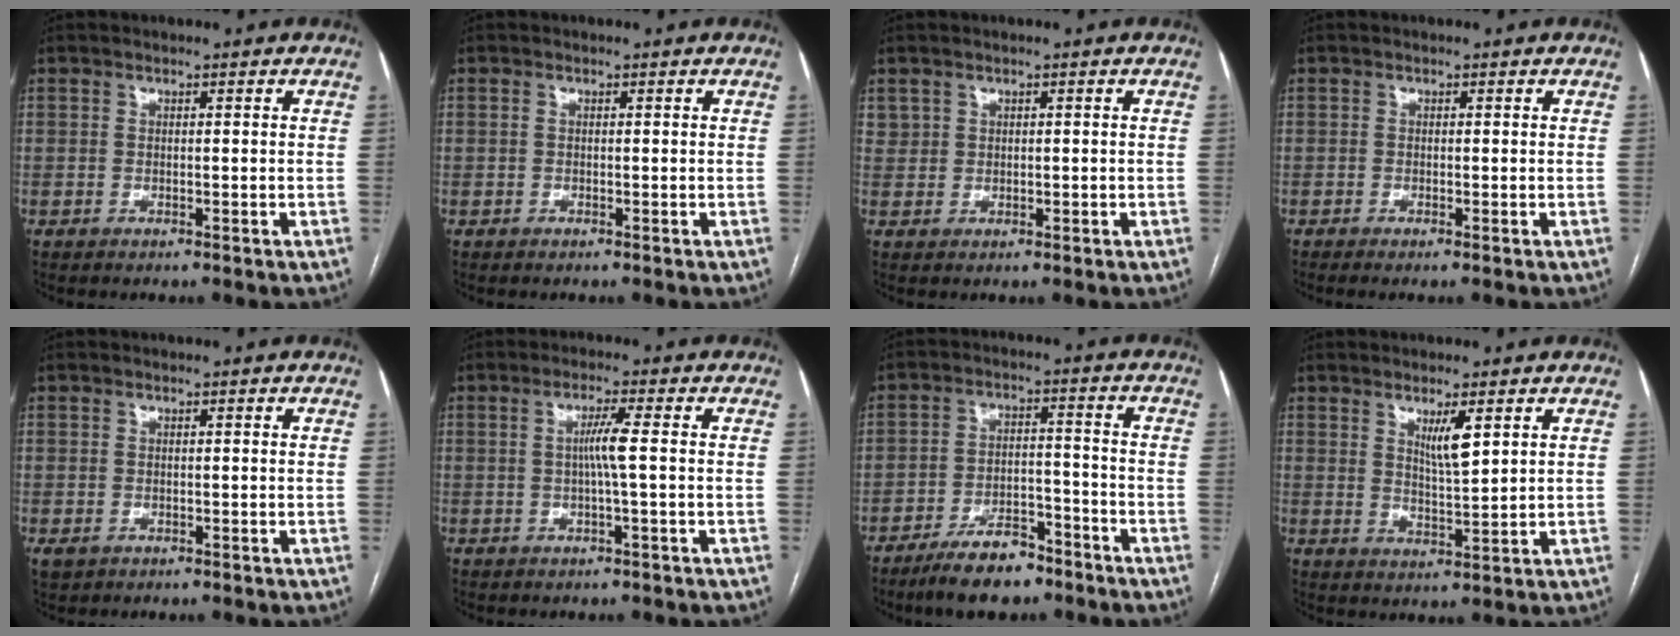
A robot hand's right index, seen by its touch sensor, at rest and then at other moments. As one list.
[{"total": 0.0}, {"total": 1.6, "force": [0.8, 1.4, 0.1], "torque": [0.006, 0.006, 0.012]}, {"total": 0.8, "force": [-0.5, 0.0, 0.6], "torque": [-0.014, -0.001, -0.010]}, {"total": 1.4, "force": [-0.4, 1.2, 0.6], "torque": [-0.011, 0.001, 0.001]}, {"total": 3.6, "force": [0.0, -0.6, 3.6], "torque": [-0.068, 0.003, 0.000]}, {"total": 9.0, "force": [-6.9, 3.2, 4.9], "torque": [-0.085, -0.001, -0.119]}, {"total": 4.4, "force": [2.2, 0.5, 3.8], "torque": [-0.069, -0.010, 0.043]}]